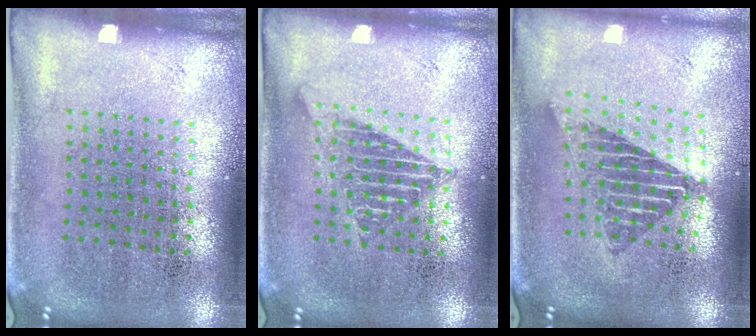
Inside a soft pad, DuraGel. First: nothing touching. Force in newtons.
{"total": 1.2, "press": 1.1, "slide": 0.3}
{"total": 1.7, "press": 1.4, "slide": 1.0}